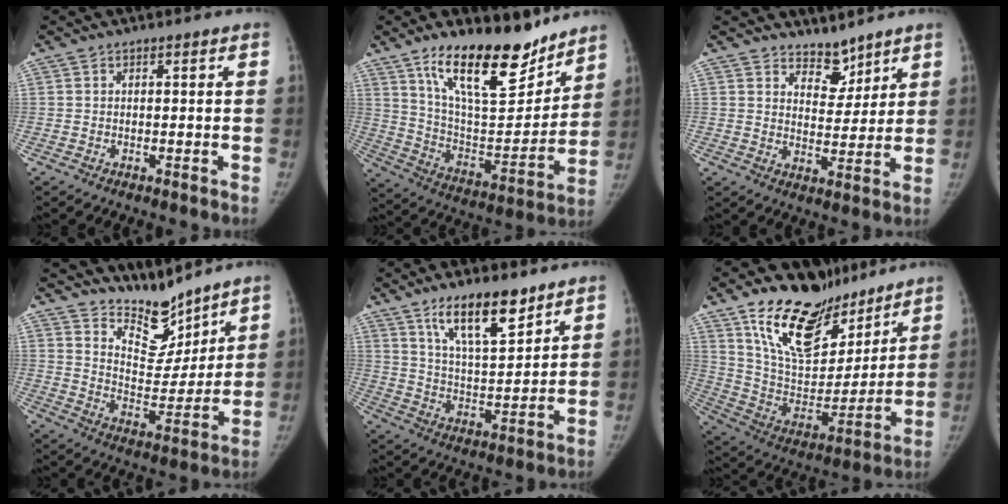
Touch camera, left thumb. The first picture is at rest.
{"total": 21.9, "force": [15.5, 8.2, 13.2], "torque": [-0.166, -0.090, 0.262]}
{"total": 5.5, "force": [4.8, 2.6, 0.9], "torque": [0.017, -0.045, 0.083]}
{"total": 10.4, "force": [9.5, 3.7, 2.3], "torque": [0.003, -0.082, 0.174]}
{"total": 13.1, "force": [8.9, 4.1, 8.7], "torque": [-0.123, -0.058, 0.159]}
{"total": 23.1, "force": [16.5, 11.1, 11.6], "torque": [-0.150, -0.089, 0.288]}